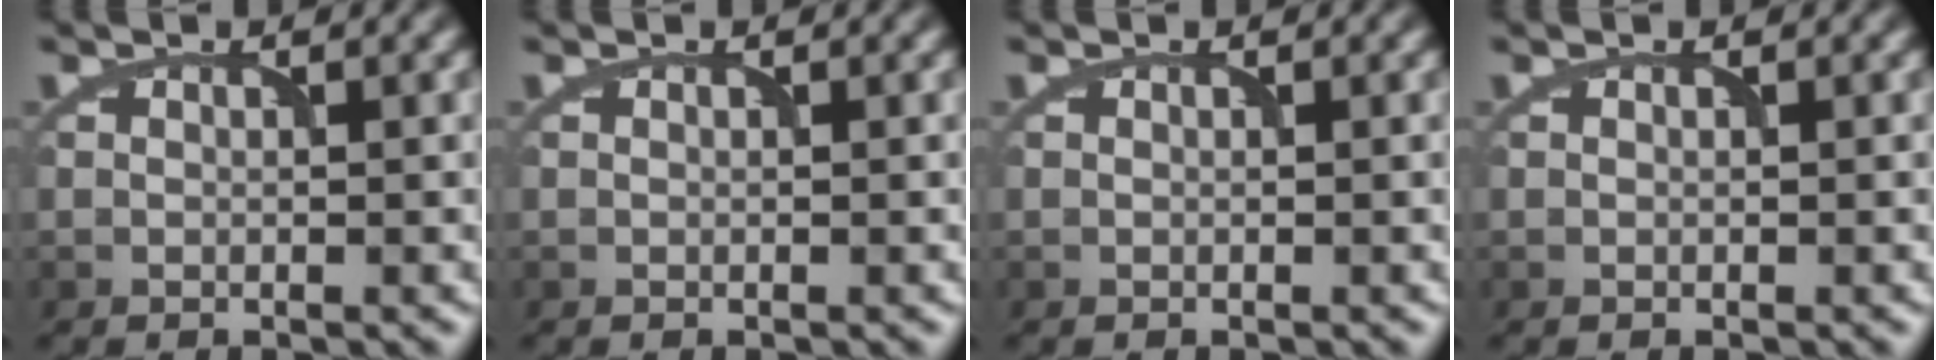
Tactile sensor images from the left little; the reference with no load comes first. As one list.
[{"total": 0.0}, {"total": 0.0}, {"total": 0.0}]